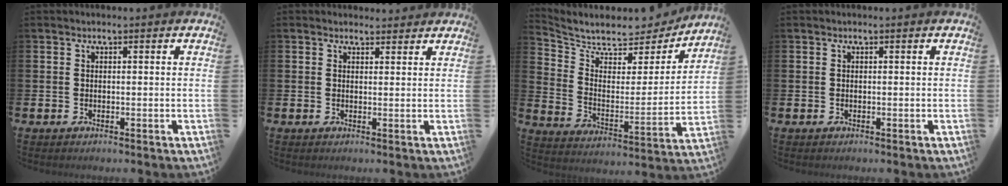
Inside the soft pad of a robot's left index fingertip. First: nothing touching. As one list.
[{"total": 1.4, "force": [1.3, 0.5, 0.0], "torque": [0.007, -0.004, 0.022]}, {"total": 6.1, "force": [5.6, 2.3, 0.9], "torque": [-0.059, -0.055, 0.092]}, {"total": 0.0}]